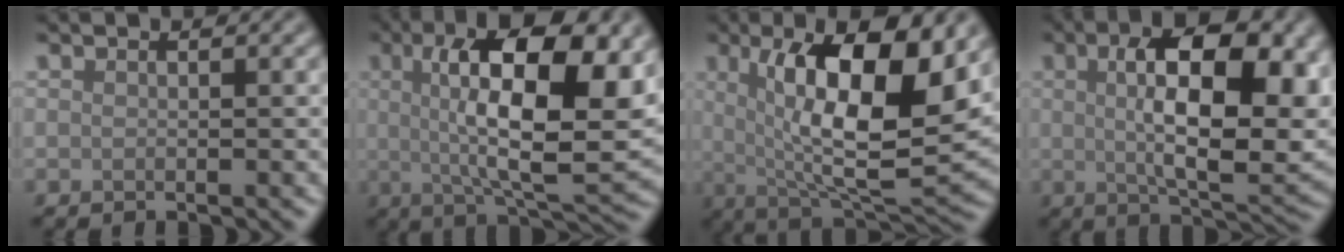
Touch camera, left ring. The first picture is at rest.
{"total": 13.3, "force": [2.6, 4.4, 12.3], "torque": [-0.180, 0.005, 0.037]}
{"total": 12.1, "force": [2.4, 3.9, 11.2], "torque": [-0.172, -0.006, 0.042]}
{"total": 12.0, "force": [2.1, 4.9, 10.8], "torque": [-0.157, 0.002, 0.033]}